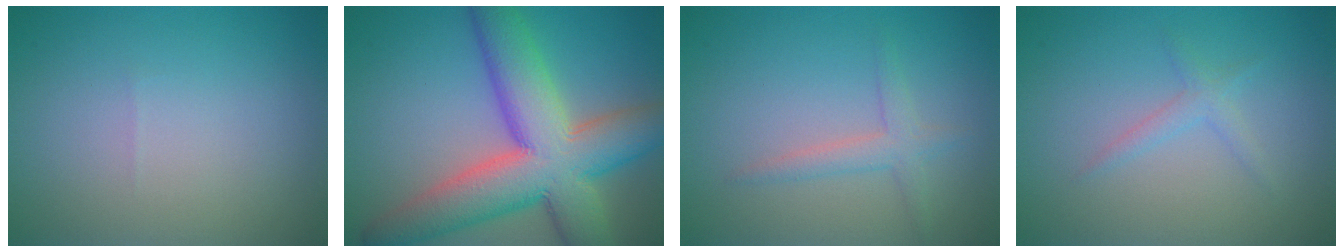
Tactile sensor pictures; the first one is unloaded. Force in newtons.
{"total": 11.8, "press": 11.8, "slide": 0.7}
{"total": 2.0, "press": 2.0, "slide": 0.1}
{"total": 1.3, "press": 1.3, "slide": 0.1}